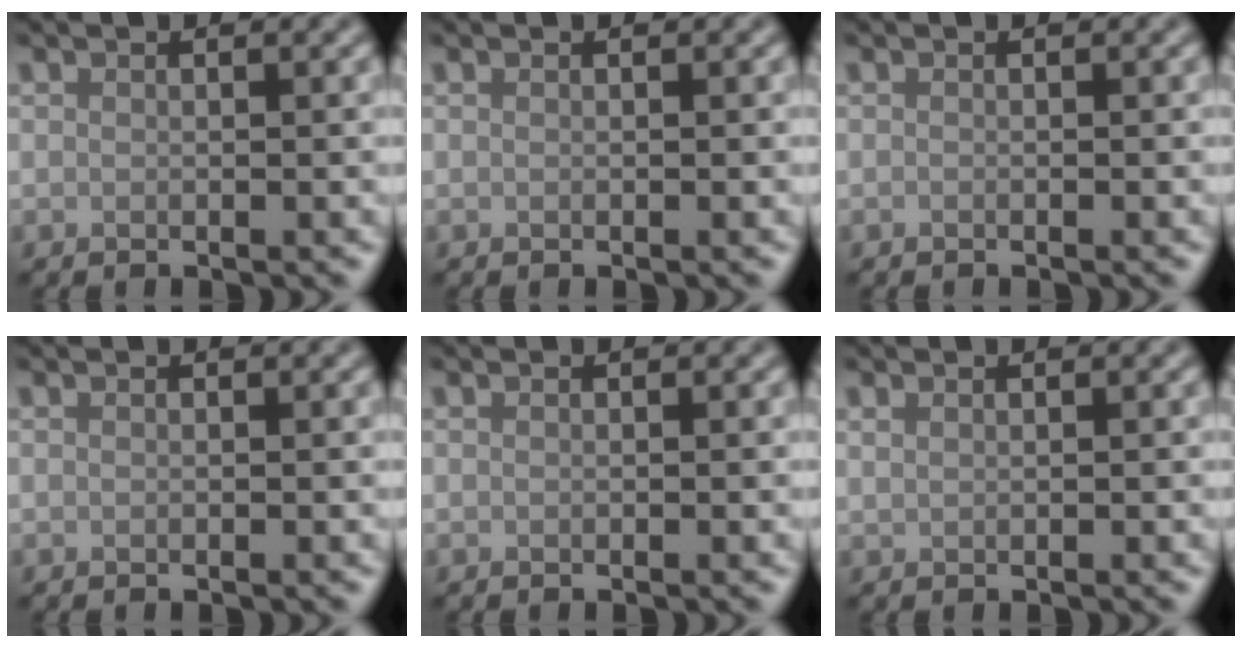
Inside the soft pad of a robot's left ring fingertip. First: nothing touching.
{"total": 0.0}
{"total": 0.0}
{"total": 0.0}
{"total": 0.0}
{"total": 0.5, "force": [0.4, 0.2, 0.2], "torque": [-0.007, 0.003, 0.011]}